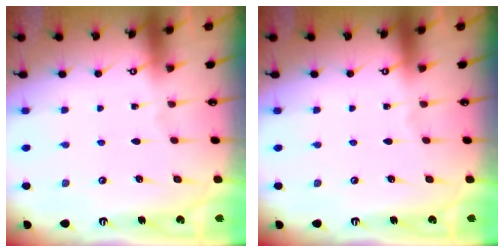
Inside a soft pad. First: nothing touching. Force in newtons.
{"total": 0.0}